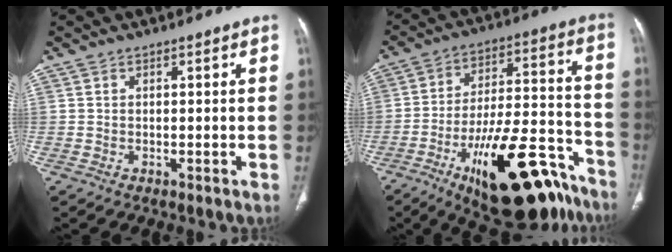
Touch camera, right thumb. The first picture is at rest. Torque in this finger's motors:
{"motor_torque": [3.69, 1.30, 1.37, -1.40, 0.31]}